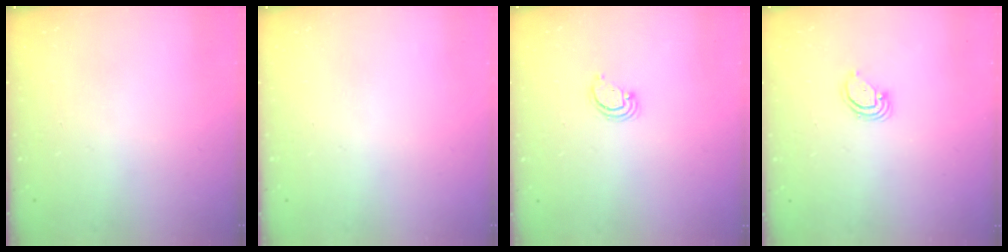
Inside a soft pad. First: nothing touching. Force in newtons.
{"total": 0.0}
{"total": 2.3, "press": 2.3, "slide": 0.2}
{"total": 3.2, "press": 3.2, "slide": 0.3}